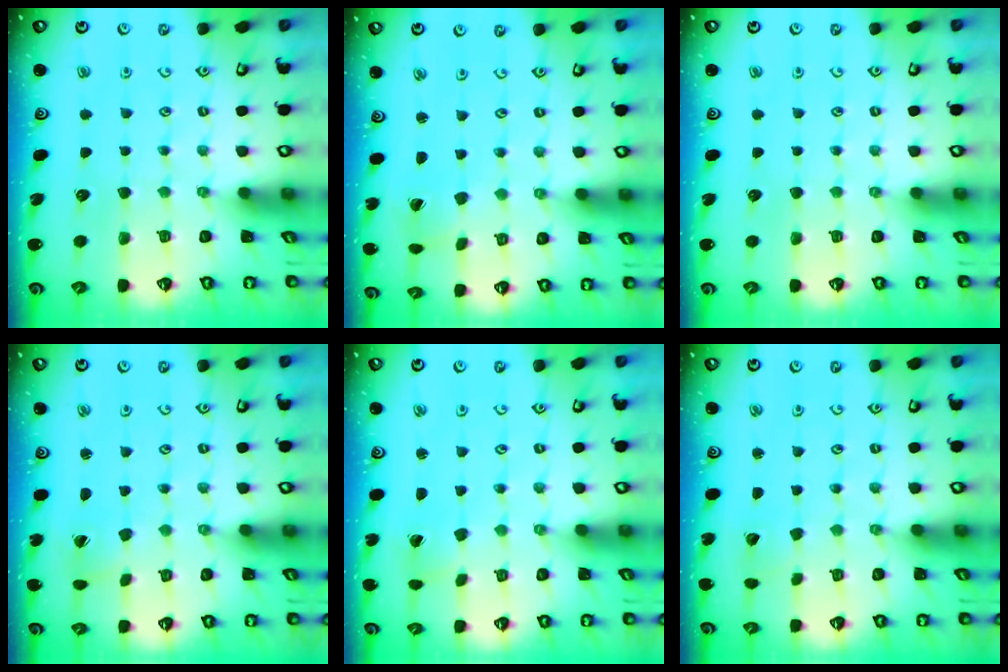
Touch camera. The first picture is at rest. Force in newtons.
{"total": 0.7, "press": 0.7, "slide": 0.1}
{"total": 0.0}
{"total": 0.5, "press": 0.5, "slide": 0.1}
{"total": 0.9, "press": 0.9, "slide": 0.0}
{"total": 2.4, "press": 2.4, "slide": 0.2}